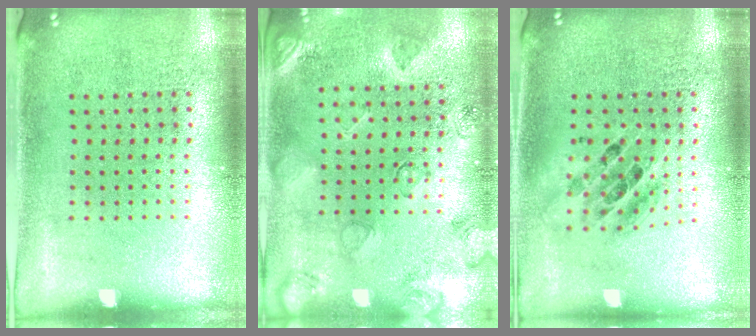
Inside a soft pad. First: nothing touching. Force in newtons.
{"total": 2.5, "press": 1.9, "slide": 1.6}
{"total": 1.4, "press": 1.3, "slide": 0.7}